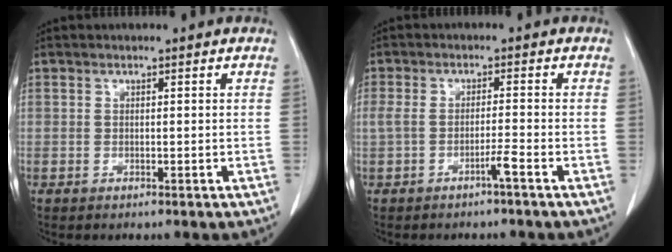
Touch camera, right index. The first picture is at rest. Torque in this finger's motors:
{"motor_torque": [0.66, 0.01, 0.35, 0.09]}